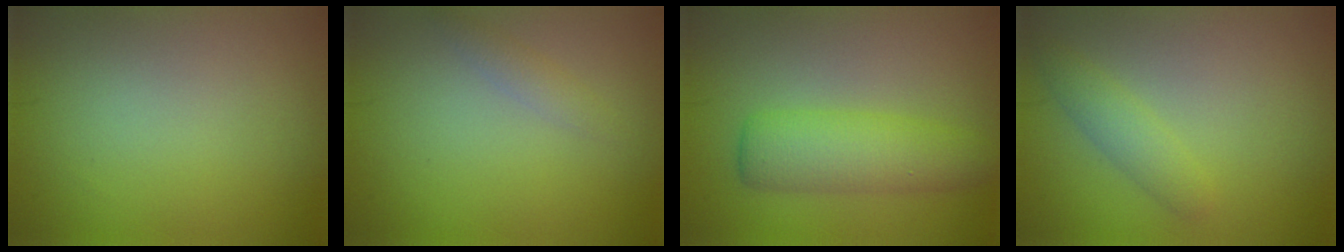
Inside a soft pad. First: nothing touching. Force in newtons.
{"total": 1.1, "press": 1.1, "slide": 0.0}
{"total": 4.3, "press": 4.3, "slide": 0.1}
{"total": 1.9, "press": 1.9, "slide": 0.1}